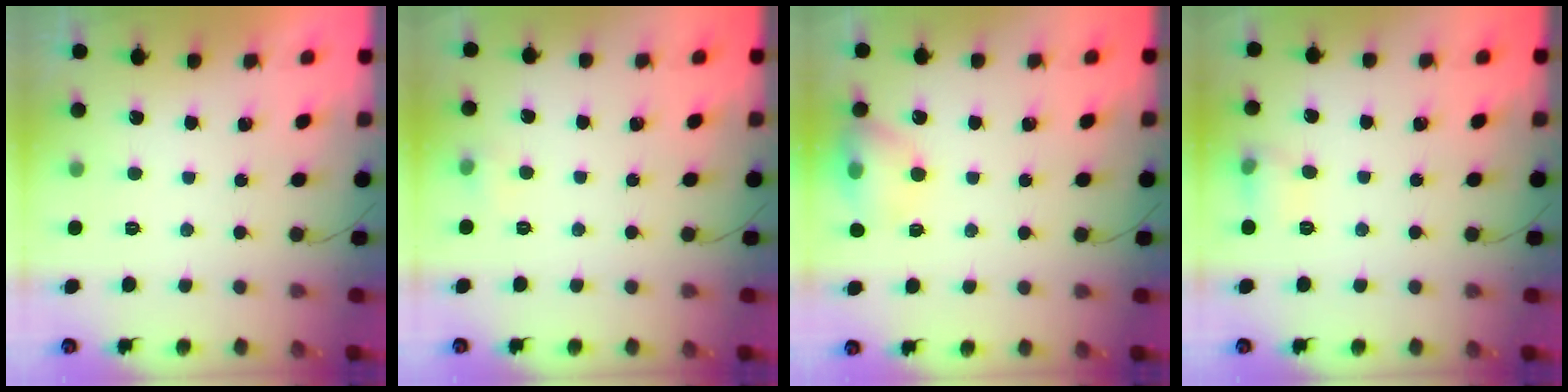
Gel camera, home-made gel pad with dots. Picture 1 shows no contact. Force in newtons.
{"total": 3.5, "press": 3.4, "slide": 1.0}
{"total": 10.4, "press": 10.3, "slide": 1.7}
{"total": 5.5, "press": 5.4, "slide": 1.2}